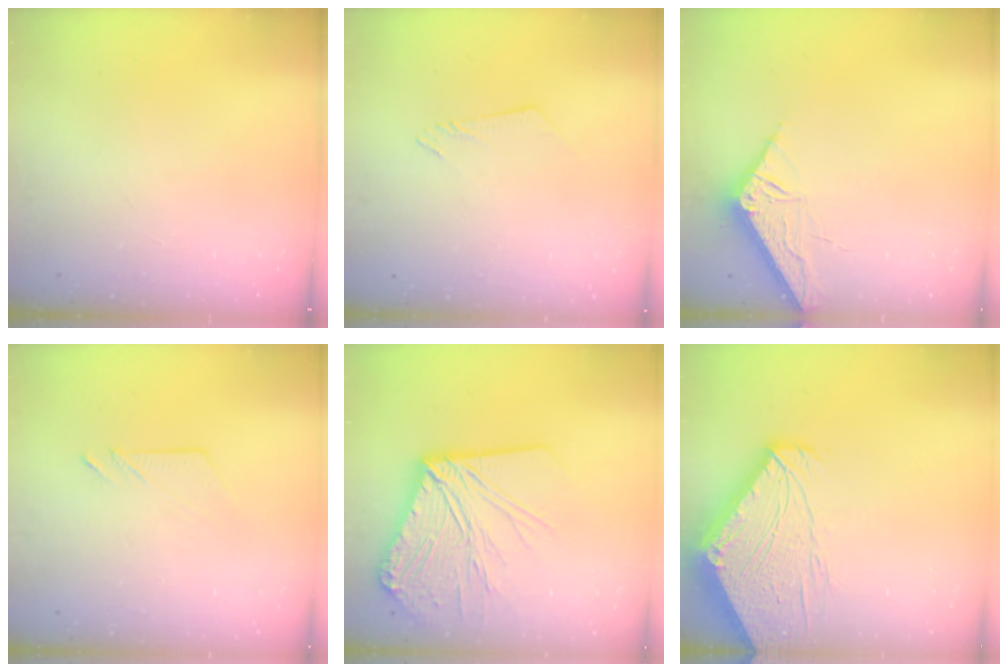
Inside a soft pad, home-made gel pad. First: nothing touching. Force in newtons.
{"total": 2.4, "press": 2.4, "slide": 0.3}
{"total": 7.4, "press": 7.3, "slide": 0.8}
{"total": 4.7, "press": 4.6, "slide": 0.8}
{"total": 21.6, "press": 21.4, "slide": 2.7}
{"total": 16.9, "press": 16.8, "slide": 1.7}